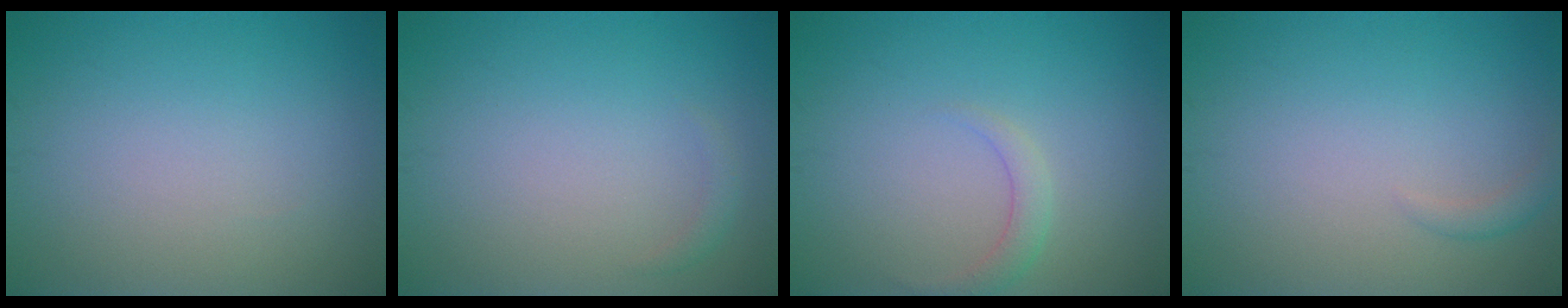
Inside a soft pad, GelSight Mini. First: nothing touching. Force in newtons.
{"total": 0.7, "press": 0.7, "slide": 0.1}
{"total": 1.5, "press": 1.5, "slide": 0.1}
{"total": 0.9, "press": 0.9, "slide": 0.1}